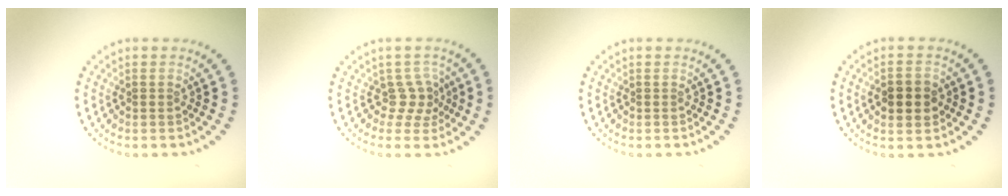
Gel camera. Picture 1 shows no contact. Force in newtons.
{"total": 2.2, "press": 1.6, "slide": 1.5}
{"total": 0.0}
{"total": 3.7, "press": 3.7, "slide": 0.1}